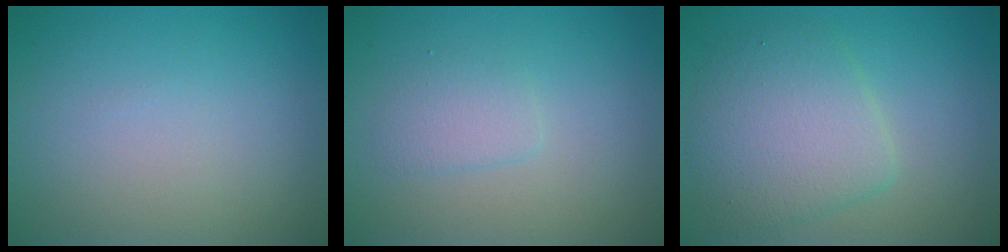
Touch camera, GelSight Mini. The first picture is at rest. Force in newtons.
{"total": 1.7, "press": 1.7, "slide": 0.1}
{"total": 5.3, "press": 5.3, "slide": 0.1}